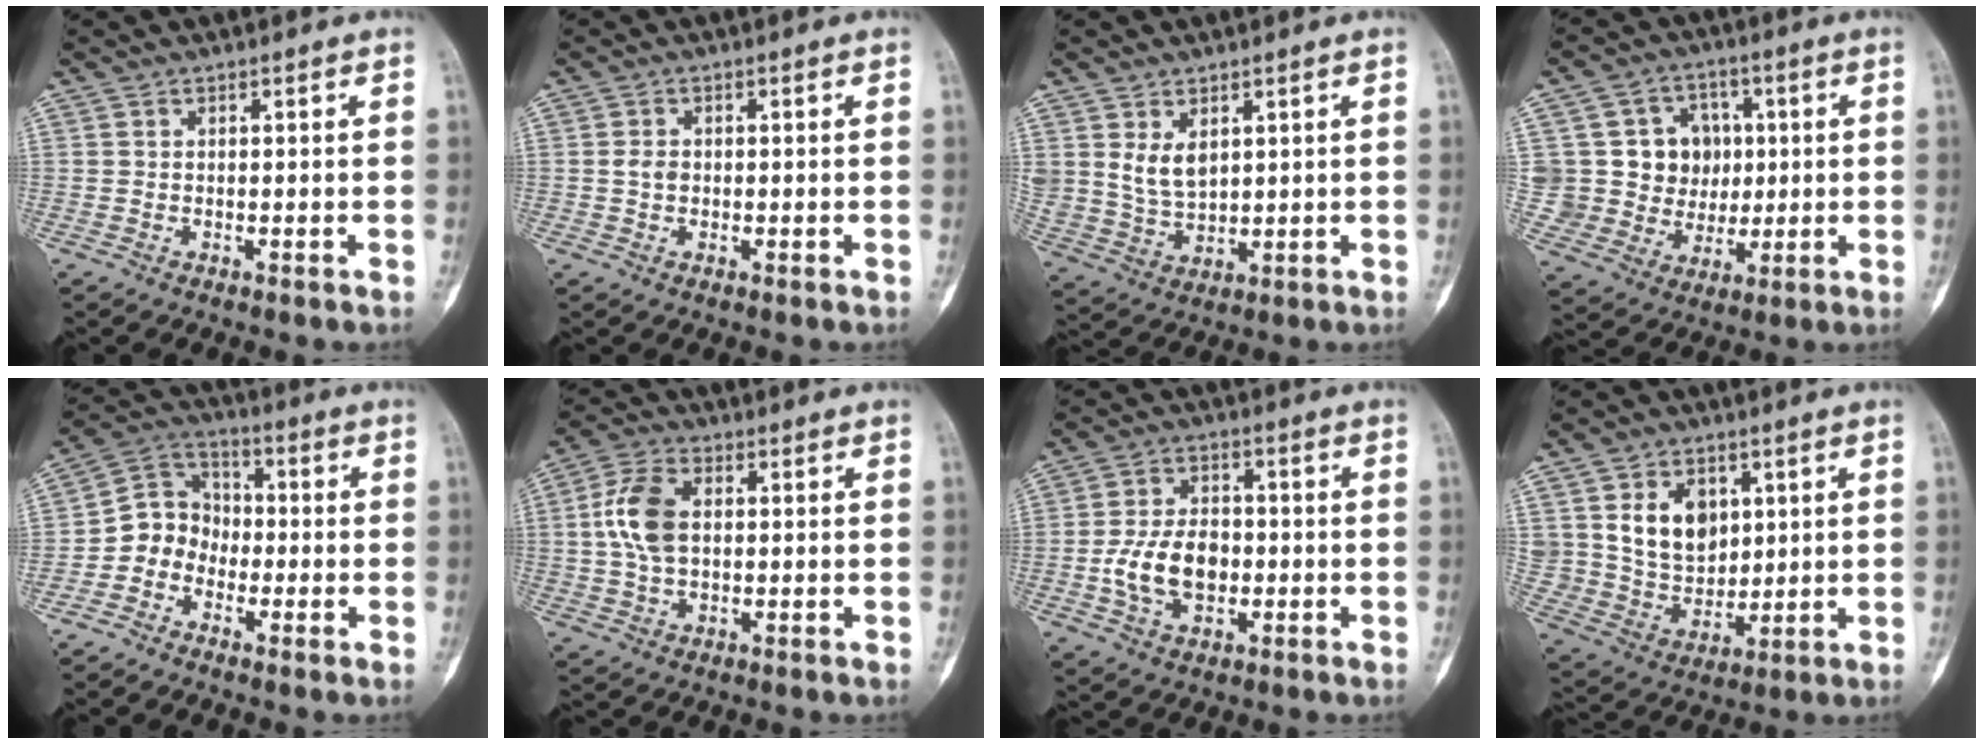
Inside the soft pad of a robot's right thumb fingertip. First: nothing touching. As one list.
[{"total": 1.7, "force": [0.1, 1.3, 1.0], "torque": [-0.014, 0.003, 0.000]}, {"total": 6.3, "force": [2.5, 4.0, 4.2], "torque": [-0.067, -0.018, 0.061]}, {"total": 13.4, "force": [2.3, 12.3, 4.8], "torque": [-0.028, 0.013, 0.055]}, {"total": 7.8, "force": [-2.5, 6.9, 2.8], "torque": [-0.018, 0.047, -0.064]}, {"total": 9.2, "force": [0.9, 5.6, 7.2], "torque": [-0.147, 0.014, 0.016]}, {"total": 10.6, "force": [-1.7, 6.9, 7.8], "torque": [-0.131, 0.015, -0.030]}, {"total": 12.2, "force": [3.7, 9.2, 7.1], "torque": [-0.081, -0.023, 0.082]}]